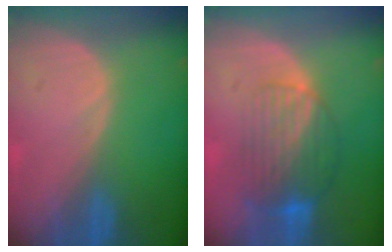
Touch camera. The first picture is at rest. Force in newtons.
{"total": 8.4, "press": 7.2, "slide": 4.4}